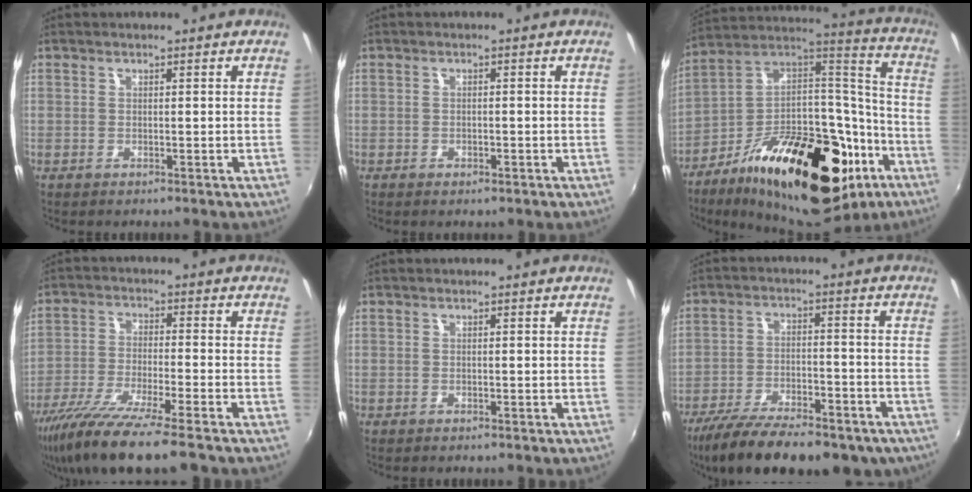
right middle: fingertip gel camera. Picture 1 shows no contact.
{"total": 1.6, "force": [-1.0, 0.9, 0.8], "torque": [-0.015, -0.005, -0.018]}
{"total": 34.0, "force": [-17.5, 16.2, 24.2], "torque": [-0.376, 0.034, -0.260]}
{"total": 14.5, "force": [-11.2, 0.9, 9.2], "torque": [-0.190, -0.042, -0.199]}
{"total": 0.0}
{"total": 22.4, "force": [-16.8, 8.0, 12.5], "torque": [-0.234, -0.045, -0.244]}